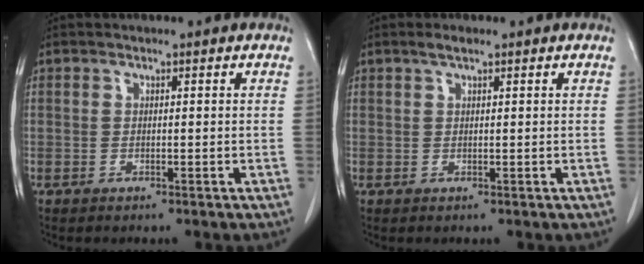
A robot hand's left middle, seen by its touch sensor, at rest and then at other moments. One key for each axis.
{"total": 1.3, "fx": 1.0, "fy": 0.2, "fz": 0.9, "tx": -0.022, "ty": 0.004, "tz": 0.020}